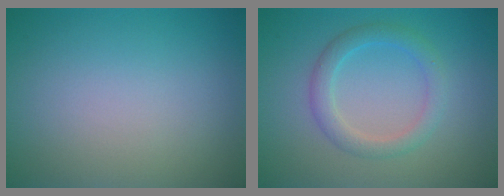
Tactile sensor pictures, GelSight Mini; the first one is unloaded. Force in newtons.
{"total": 2.7, "press": 2.6, "slide": 0.1}